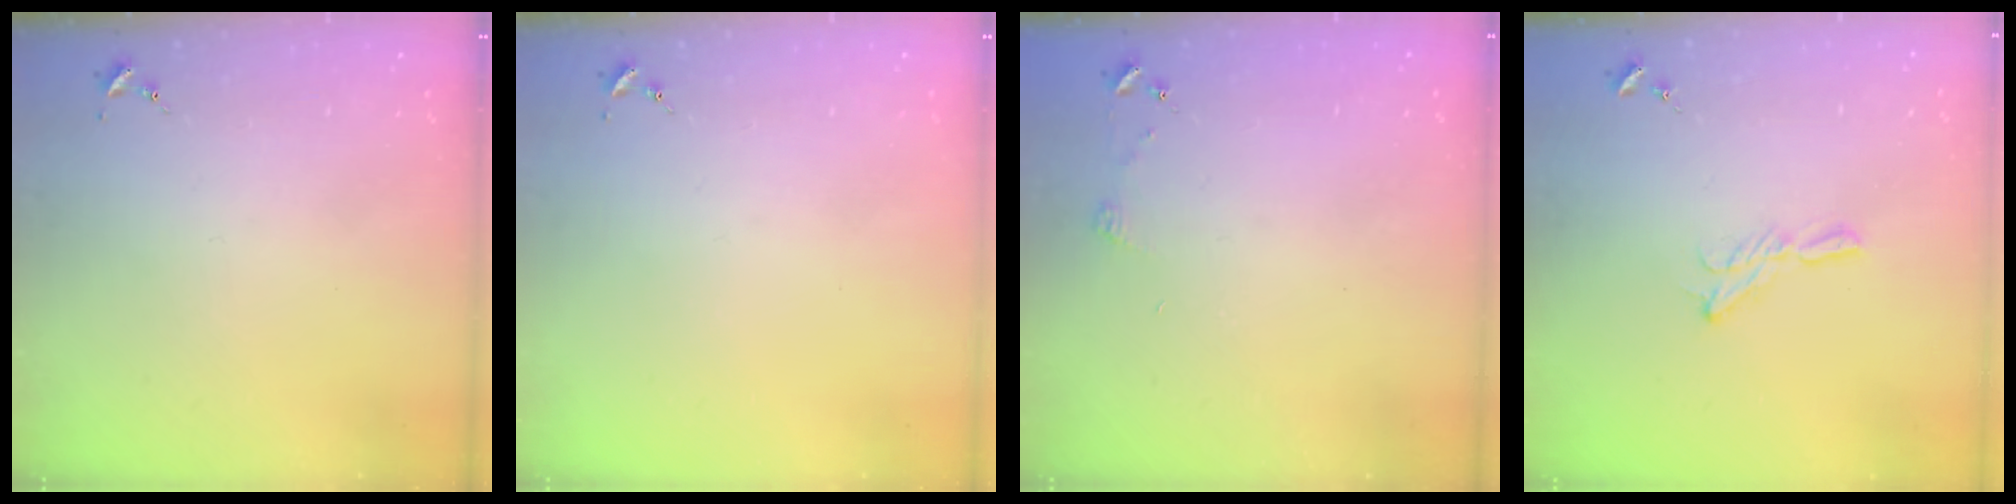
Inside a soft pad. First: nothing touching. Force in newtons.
{"total": 0.0}
{"total": 3.9, "press": 3.9, "slide": 0.4}
{"total": 6.4, "press": 6.4, "slide": 0.4}